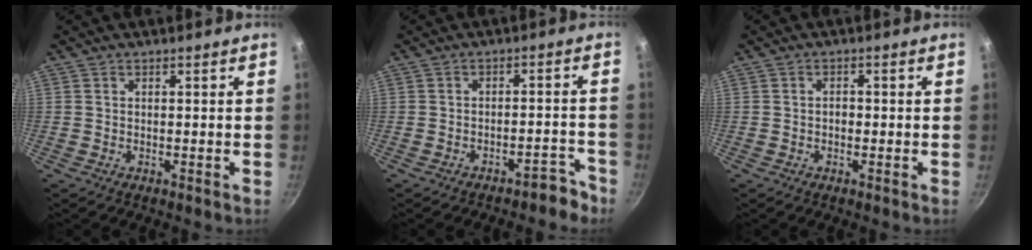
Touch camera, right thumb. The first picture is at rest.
{"total": 4.4, "force": [-3.7, 1.7, 1.8], "torque": [-0.014, 0.051, -0.045]}
{"total": 1.5, "force": [-0.2, 1.0, 1.1], "torque": [-0.013, 0.005, -0.005]}